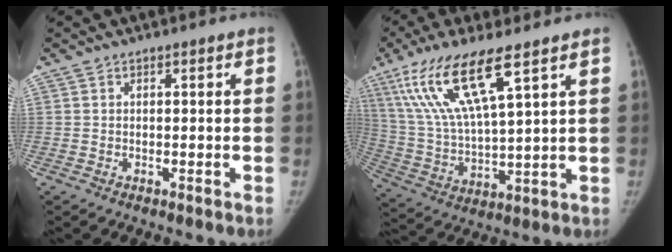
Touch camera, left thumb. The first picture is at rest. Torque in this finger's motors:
{"motor_torque": [0.20, 0.28, 1.67, -1.11, 0.20]}